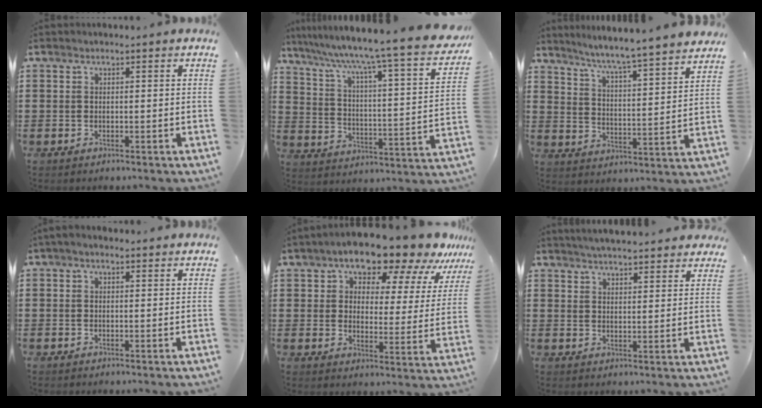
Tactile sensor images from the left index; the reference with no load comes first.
{"total": 6.9, "force": [5.6, -1.2, 4.0], "torque": [-0.102, -0.056, 0.077]}
{"total": 5.2, "force": [4.8, -1.2, 1.6], "torque": [-0.056, -0.046, 0.072]}
{"total": 1.1, "force": [0.5, 0.7, 0.7], "torque": [-0.015, 0.006, 0.007]}
{"total": 11.5, "force": [10.1, 3.3, 4.5], "torque": [-0.101, -0.055, 0.176]}
{"total": 4.1, "force": [4.1, -0.1, 0.6], "torque": [-0.024, -0.017, 0.074]}